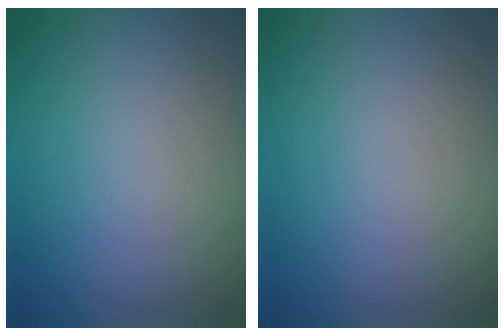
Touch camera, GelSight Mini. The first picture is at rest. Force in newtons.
{"total": 0.0}